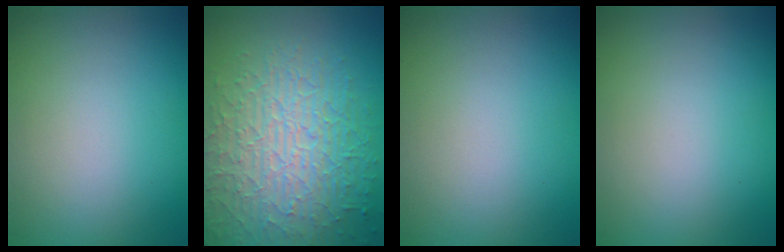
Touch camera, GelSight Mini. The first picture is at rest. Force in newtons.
{"total": 8.7, "press": 6.1, "slide": 6.2}
{"total": 0.0}
{"total": 0.0}